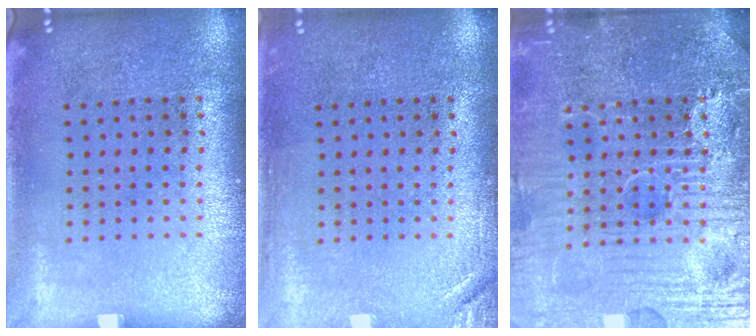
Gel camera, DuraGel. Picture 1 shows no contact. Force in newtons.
{"total": 1.5, "press": 1.5, "slide": 0.3}
{"total": 7.6, "press": 7.6, "slide": 0.8}